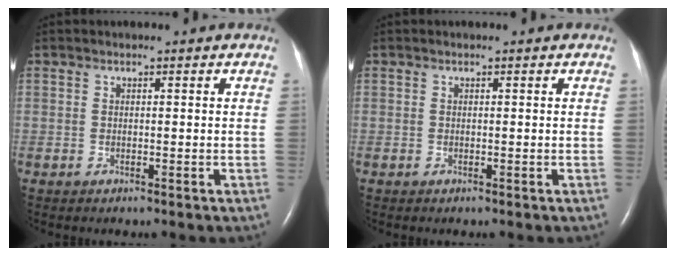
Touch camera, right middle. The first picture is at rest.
{"total": 0.0}